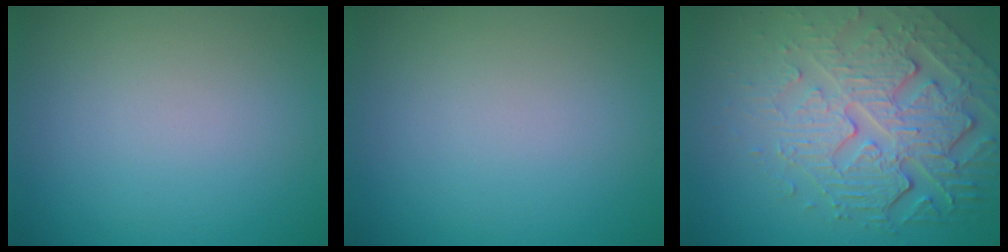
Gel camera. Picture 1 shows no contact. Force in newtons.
{"total": 0.0}
{"total": 7.6, "press": 5.4, "slide": 5.4}